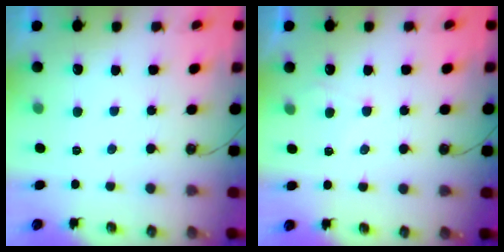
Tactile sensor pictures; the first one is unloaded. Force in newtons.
{"total": 4.7, "press": 4.7, "slide": 0.5}